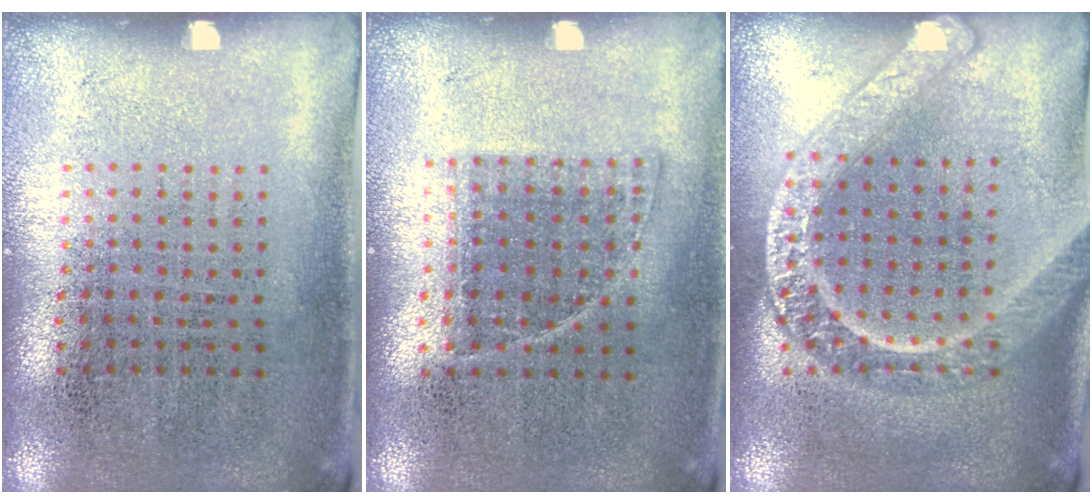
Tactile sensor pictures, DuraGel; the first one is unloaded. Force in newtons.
{"total": 0.8, "press": 0.7, "slide": 0.4}
{"total": 3.0, "press": 3.0, "slide": 0.3}